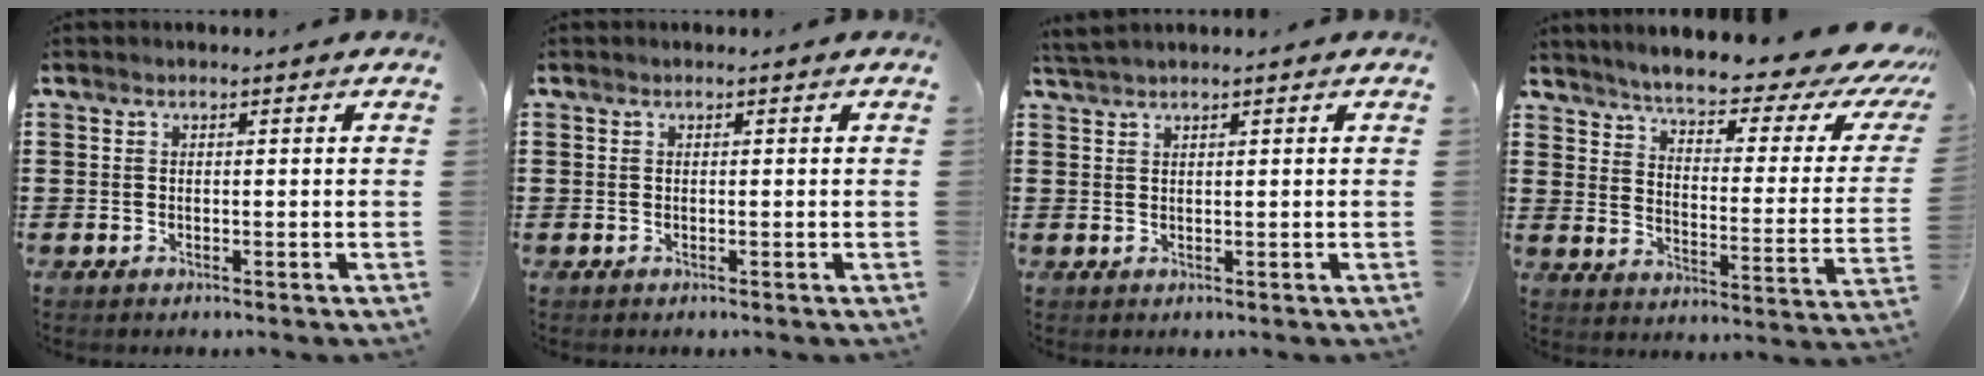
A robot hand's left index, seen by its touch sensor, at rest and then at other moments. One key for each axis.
{"total": 0.0}
{"total": 1.1, "fx": 1.1, "fy": -0.2, "fz": 0.3, "tx": -0.007, "ty": -0.001, "tz": 0.021}
{"total": 5.8, "fx": 5.0, "fy": 0.1, "fz": 3.0, "tx": -0.073, "ty": -0.044, "tz": 0.078}